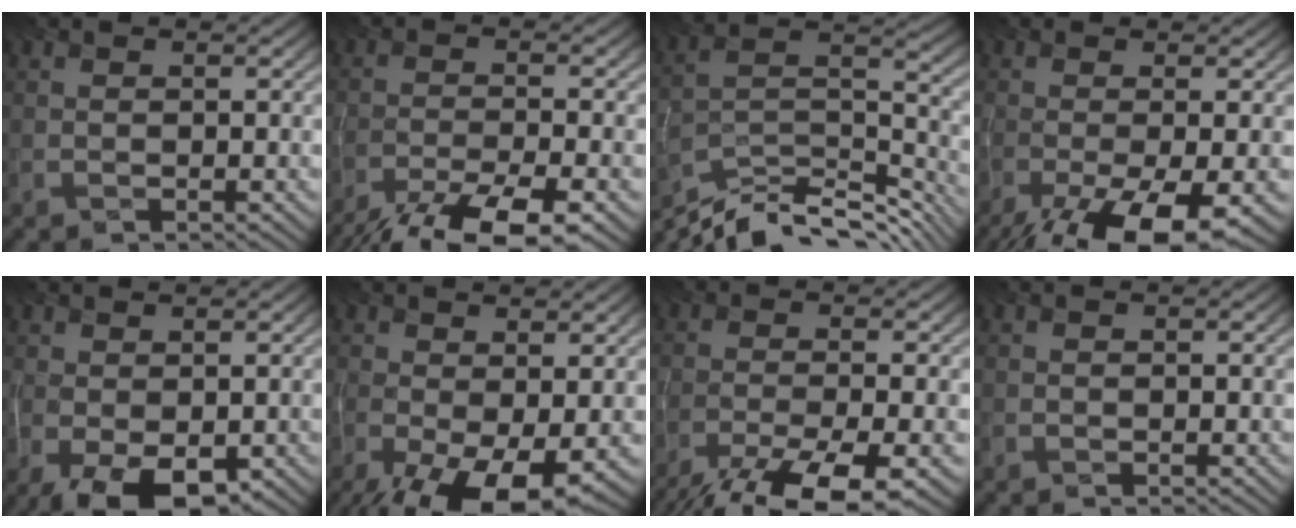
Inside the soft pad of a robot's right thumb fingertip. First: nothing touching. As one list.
[{"total": 9.7, "force": [-7.8, 1.3, 5.6], "torque": [-0.076, -0.011, -0.138]}, {"total": 13.4, "force": [-12.2, 2.9, 4.7], "torque": [-0.077, -0.009, -0.214]}, {"total": 12.9, "force": [-6.5, 3.6, 10.6], "torque": [-0.149, -0.015, -0.103]}, {"total": 6.5, "force": [-2.4, 2.9, 5.3], "torque": [-0.090, -0.002, -0.036]}, {"total": 10.1, "force": [-3.0, 3.8, 8.8], "torque": [-0.136, -0.005, -0.041]}, {"total": 11.1, "force": [-7.5, 2.1, 7.9], "torque": [-0.114, -0.021, -0.127]}, {"total": 0.0}]